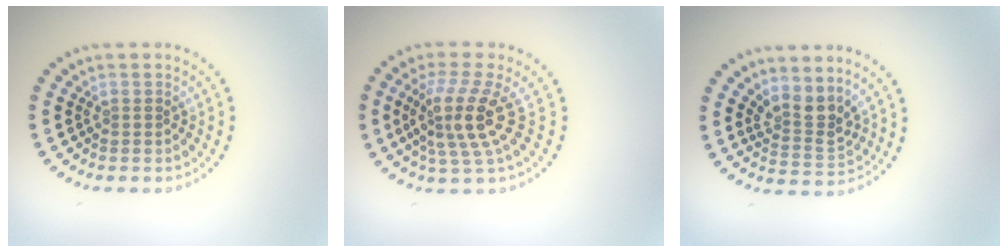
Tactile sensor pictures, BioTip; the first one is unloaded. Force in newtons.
{"total": 4.4, "press": 3.3, "slide": 2.9}
{"total": 2.7, "press": 2.1, "slide": 1.8}